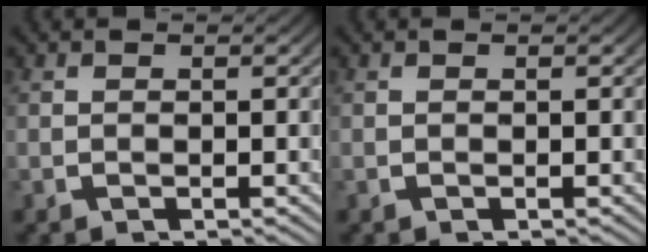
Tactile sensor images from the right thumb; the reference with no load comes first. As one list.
[{"total": 0.0}]